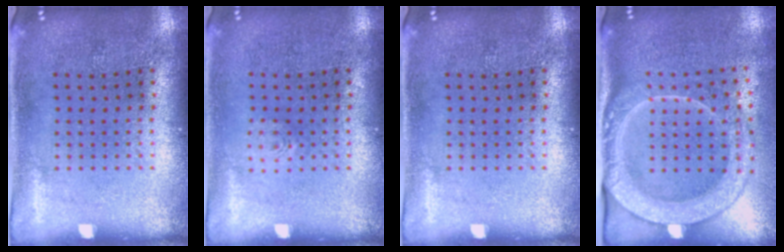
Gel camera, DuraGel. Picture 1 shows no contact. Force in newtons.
{"total": 0.6, "press": 0.6, "slide": 0.1}
{"total": 0.0}
{"total": 2.5, "press": 2.0, "slide": 1.5}